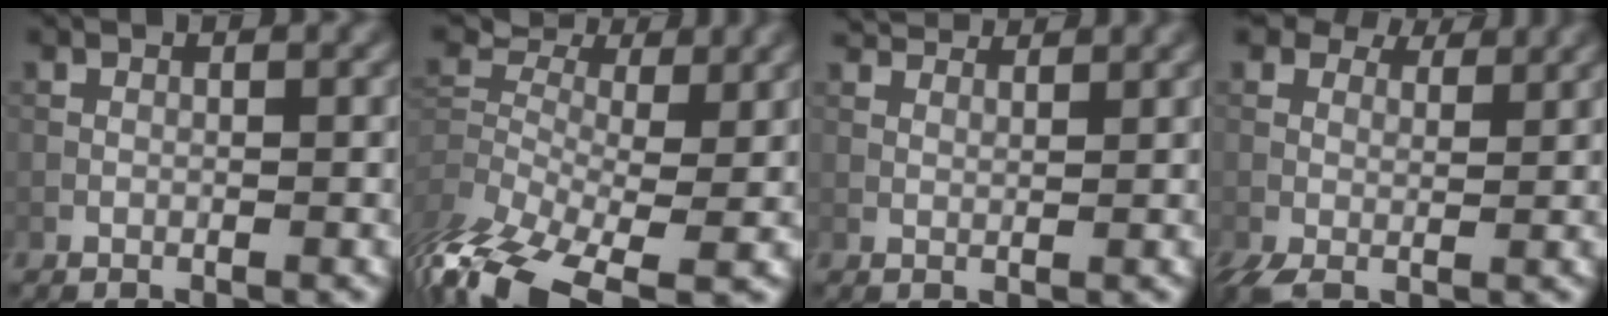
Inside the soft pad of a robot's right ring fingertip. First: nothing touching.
{"total": 8.8, "force": [-3.1, 4.7, 6.7], "torque": [-0.147, 0.003, -0.066]}
{"total": 4.2, "force": [3.8, 1.0, 1.7], "torque": [-0.040, 0.001, 0.059]}
{"total": 5.6, "force": [2.7, 3.5, 3.5], "torque": [-0.081, -0.002, 0.045]}